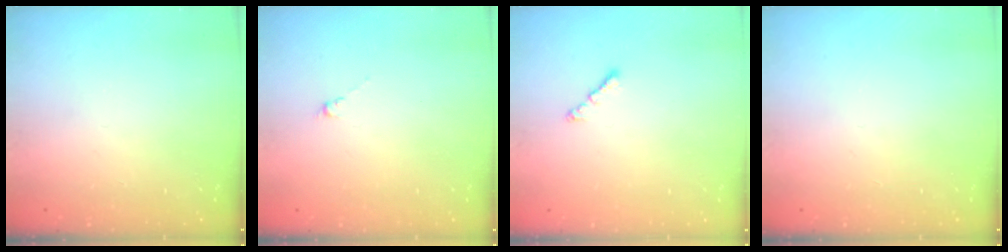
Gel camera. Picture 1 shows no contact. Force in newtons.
{"total": 0.0}
{"total": 1.6, "press": 1.5, "slide": 0.5}
{"total": 0.0}